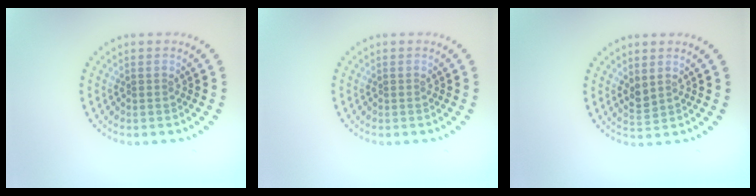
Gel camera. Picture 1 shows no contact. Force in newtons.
{"total": 0.0}
{"total": 1.2, "press": 1.1, "slide": 0.5}